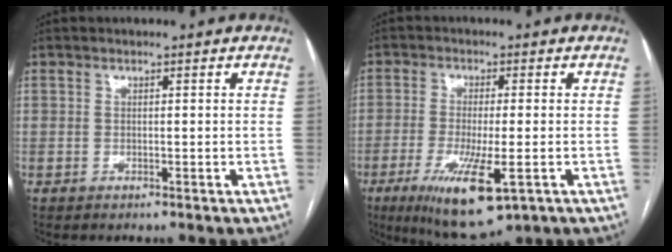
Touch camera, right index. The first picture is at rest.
{"total": 11.6, "force": [-5.0, 2.5, 10.2], "torque": [-0.185, -0.033, -0.076]}